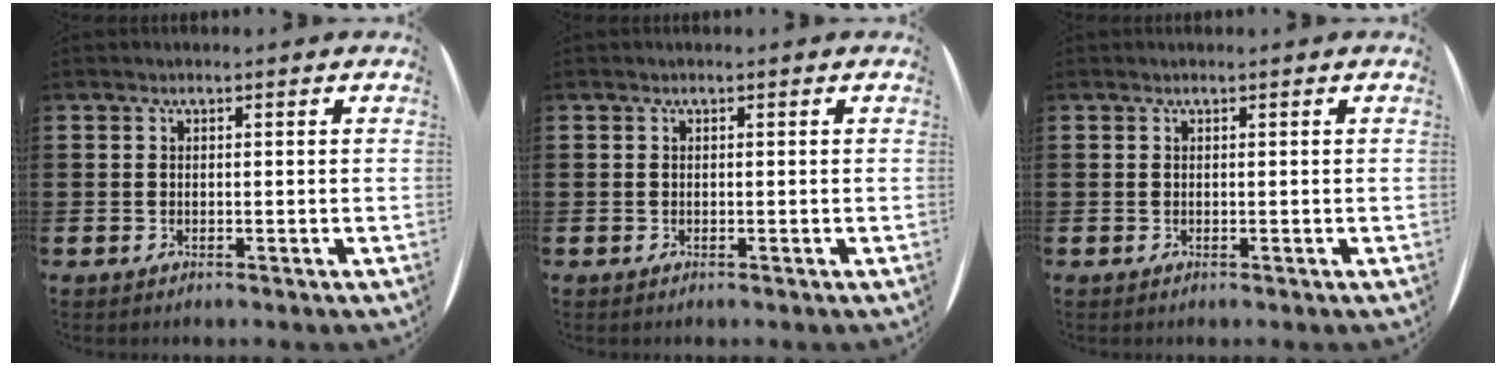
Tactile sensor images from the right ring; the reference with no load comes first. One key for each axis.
{"total": 0.0}
{"total": 0.0}